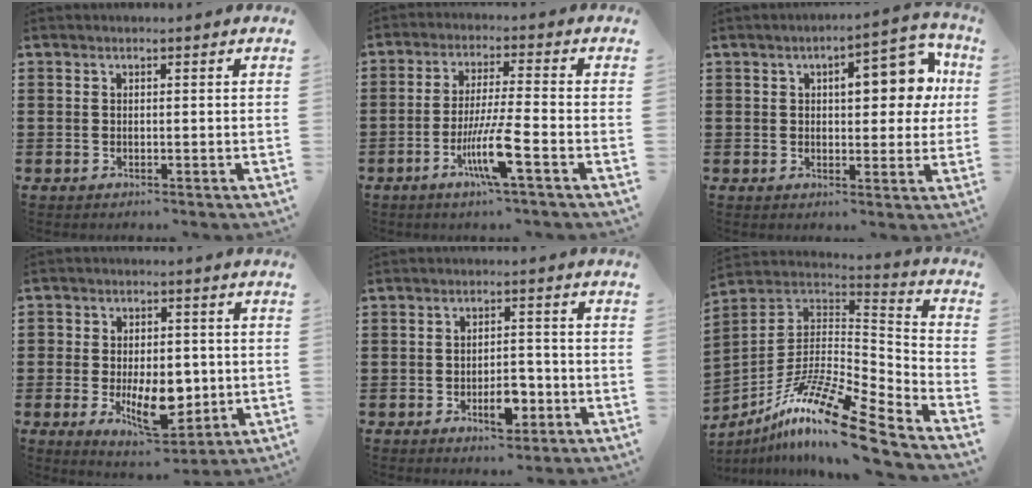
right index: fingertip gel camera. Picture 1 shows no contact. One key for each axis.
{"total": 8.4, "fx": -3.8, "fy": 0.2, "fz": 7.5, "tx": -0.155, "ty": -0.017, "tz": -0.075}
{"total": 9.8, "fx": 2.5, "fy": 4.4, "fz": 8.4, "tx": -0.107, "ty": -0.005, "tz": 0.030}
{"total": 9.6, "fx": -1.6, "fy": 5.9, "fz": 7.4, "tx": -0.111, "ty": 0.005, "tz": -0.024}
{"total": 5.6, "fx": -2.3, "fy": 2.5, "fz": 4.5, "tx": -0.078, "ty": 0.009, "tz": -0.040}
{"total": 16.6, "fx": -11.6, "fy": 2.4, "fz": 11.7, "tx": -0.224, "ty": 0.026, "tz": -0.216}